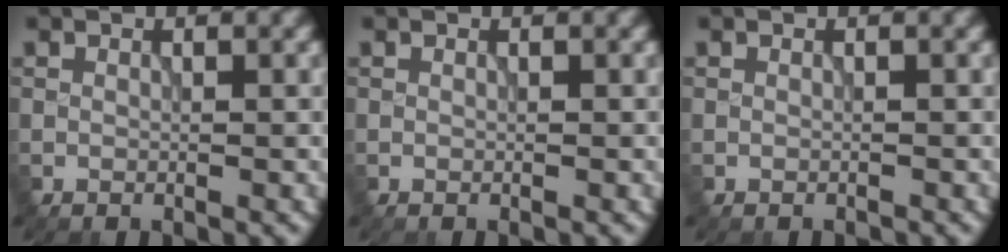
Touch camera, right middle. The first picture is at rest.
{"total": 0.0}
{"total": 0.6, "force": [-0.6, 0.0, 0.0], "torque": [0.004, -0.003, -0.011]}